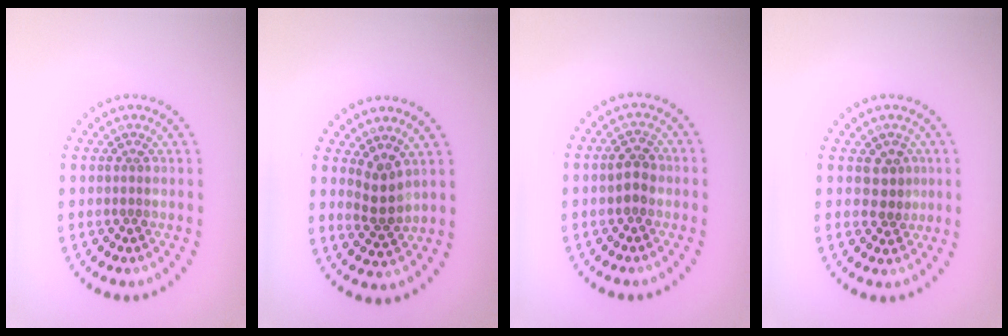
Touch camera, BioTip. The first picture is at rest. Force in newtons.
{"total": 2.2, "press": 1.9, "slide": 1.2}
{"total": 2.1, "press": 2.1, "slide": 0.2}
{"total": 2.0, "press": 1.8, "slide": 0.8}